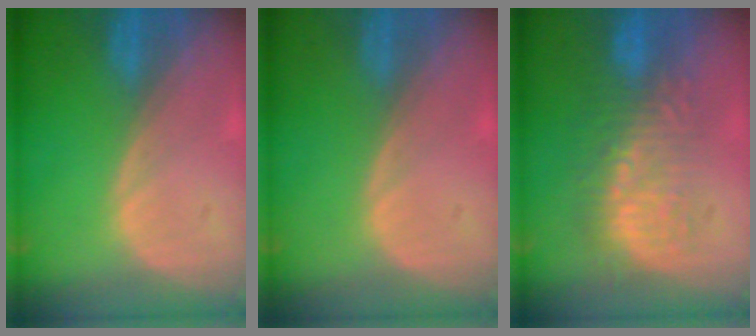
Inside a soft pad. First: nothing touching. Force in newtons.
{"total": 0.0}
{"total": 8.9, "press": 8.6, "slide": 2.2}